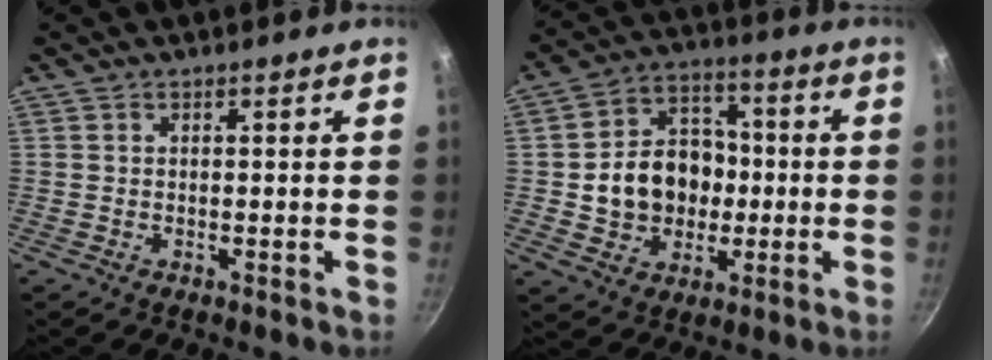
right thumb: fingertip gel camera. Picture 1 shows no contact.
{"total": 14.3, "force": [-0.9, 11.8, 8.1], "torque": [-0.105, 0.030, -0.013]}